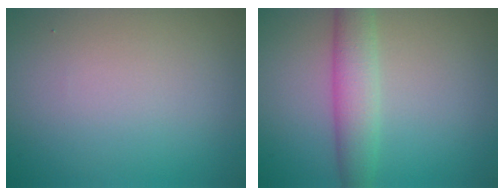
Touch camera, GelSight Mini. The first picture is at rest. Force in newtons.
{"total": 3.9, "press": 3.9, "slide": 0.1}